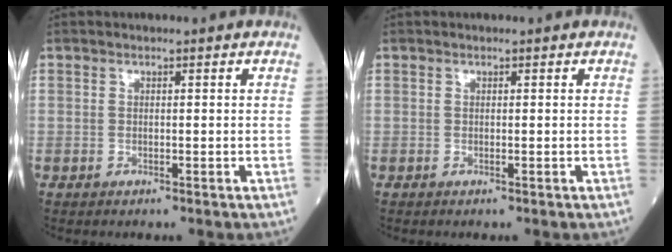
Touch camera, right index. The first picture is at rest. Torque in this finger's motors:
{"motor_torque": [0.00, 0.00, 0.03, -0.01]}